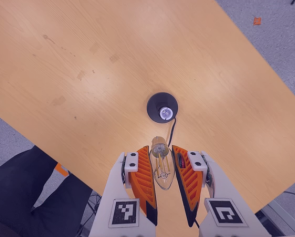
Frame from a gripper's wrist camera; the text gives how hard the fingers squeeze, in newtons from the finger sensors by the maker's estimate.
{"total": 11.7, "left": 12.5, "right": 11.0}